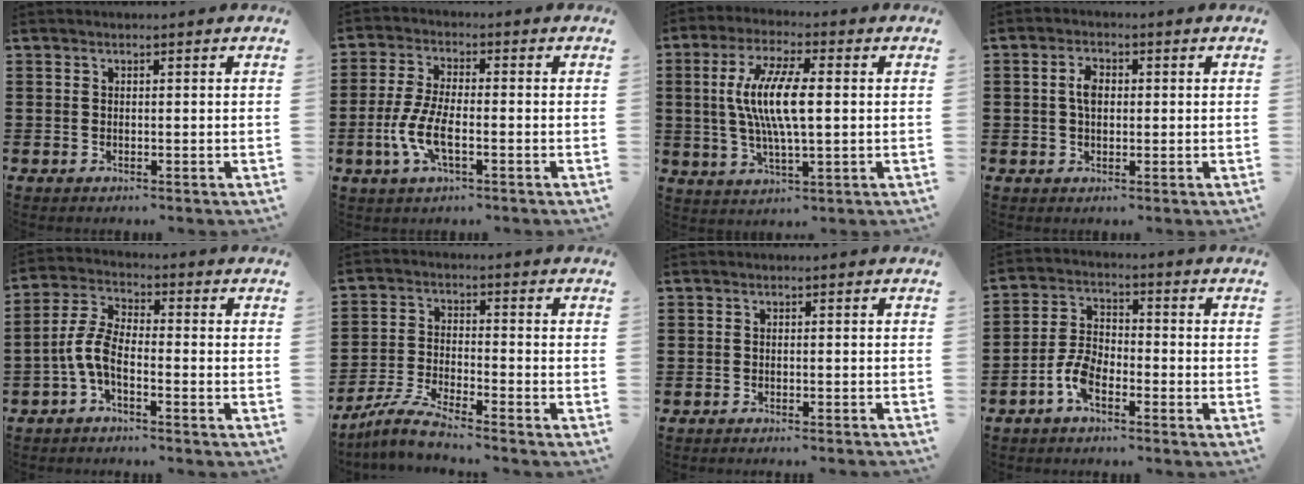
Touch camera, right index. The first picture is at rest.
{"total": 6.9, "force": [-2.3, 2.2, 6.1], "torque": [-0.143, -0.014, -0.048]}
{"total": 9.7, "force": [0.7, 2.7, 9.2], "torque": [-0.198, -0.001, 0.003]}
{"total": 3.6, "force": [0.3, 2.1, 2.9], "torque": [-0.061, 0.013, 0.004]}
{"total": 5.9, "force": [-2.6, 2.3, 4.8], "torque": [-0.126, -0.005, -0.057]}
{"total": 5.5, "force": [-5.1, -0.1, 2.1], "torque": [-0.055, -0.013, -0.101]}
{"total": 1.1, "force": [-1.1, -0.3, 0.3], "torque": [-0.005, 0.000, -0.021]}
{"total": 5.9, "force": [-3.3, 2.9, 4.0], "torque": [-0.104, 0.004, -0.070]}